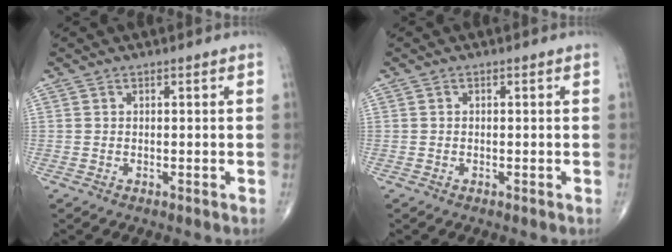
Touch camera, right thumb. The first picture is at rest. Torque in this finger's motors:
{"motor_torque": [-0.13, 0.06, -0.14, 0.00, -0.03]}